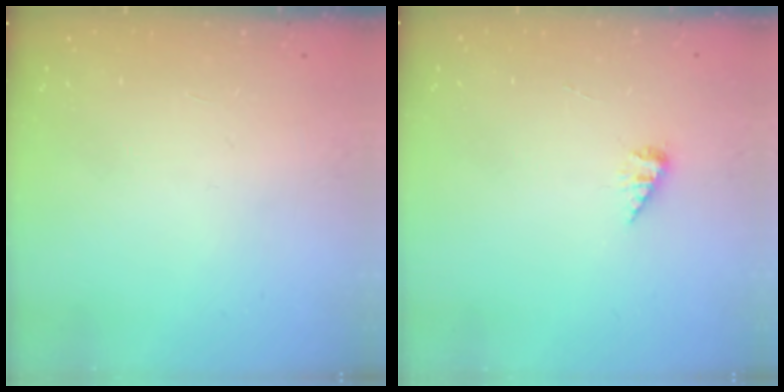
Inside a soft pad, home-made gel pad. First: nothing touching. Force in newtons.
{"total": 3.6, "press": 3.6, "slide": 0.4}